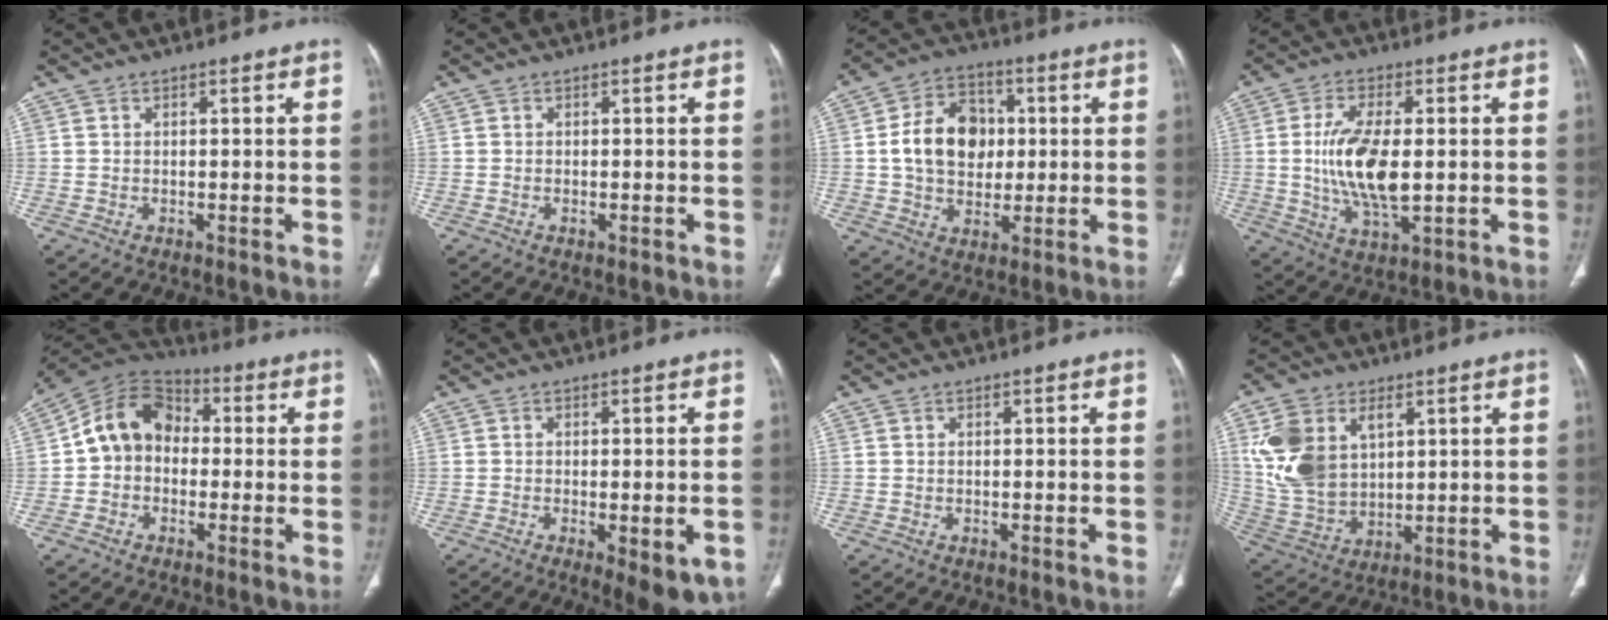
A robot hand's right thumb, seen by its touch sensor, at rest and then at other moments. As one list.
[{"total": 0.5, "force": [-0.2, 0.3, 0.4], "torque": [-0.011, 0.003, -0.002]}, {"total": 13.7, "force": [1.2, 10.6, 8.7], "torque": [-0.115, 0.012, 0.019]}, {"total": 12.5, "force": [0.0, 5.4, 11.3], "torque": [-0.222, -0.012, 0.003]}, {"total": 11.6, "force": [0.0, 9.4, 6.8], "torque": [-0.097, 0.039, -0.019]}, {"total": 8.6, "force": [-3.5, 3.2, 7.2], "torque": [-0.093, -0.006, -0.044]}, {"total": 0.0}, {"total": 14.9, "force": [4.9, 10.1, 9.9], "torque": [-0.189, -0.011, 0.112]}]